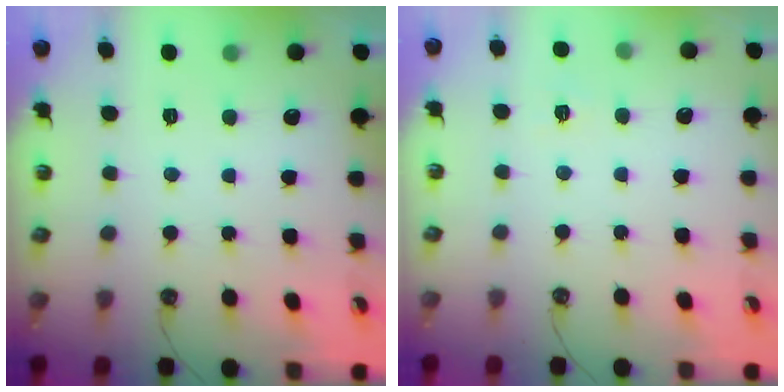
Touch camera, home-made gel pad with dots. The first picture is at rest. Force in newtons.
{"total": 3.5, "press": 3.4, "slide": 0.4}